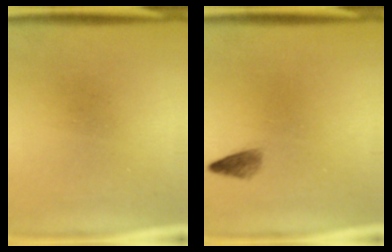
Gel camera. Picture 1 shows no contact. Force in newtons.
{"total": 1.5}